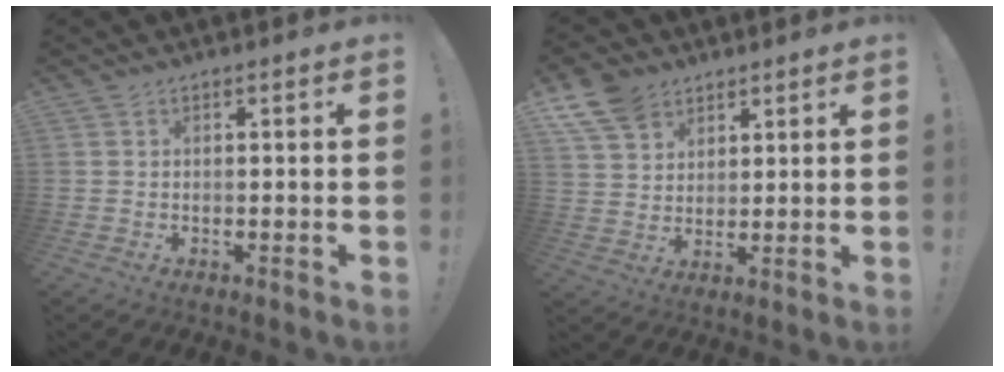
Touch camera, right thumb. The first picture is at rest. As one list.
[{"total": 10.1, "force": [6.5, 6.9, 3.5], "torque": [-0.069, -0.032, 0.131]}]